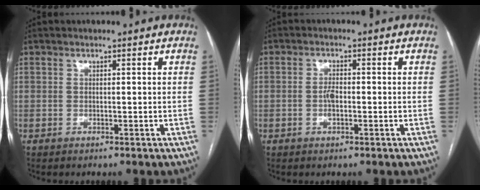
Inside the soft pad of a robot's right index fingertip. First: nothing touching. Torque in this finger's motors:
{"motor_torque": [0.66, -0.05, 0.07, 0.06]}